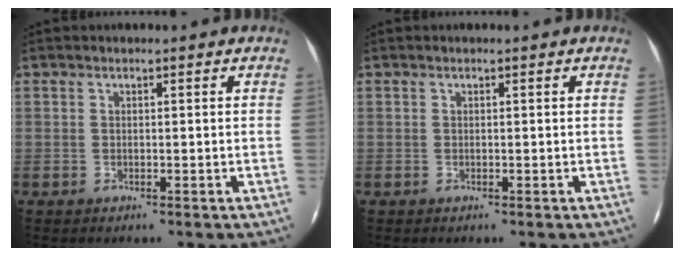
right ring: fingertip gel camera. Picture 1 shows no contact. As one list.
[{"total": 0.0}]